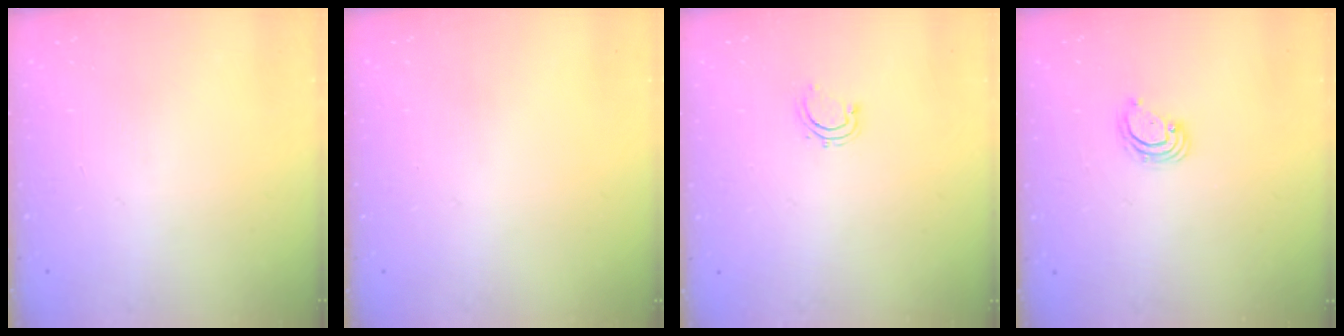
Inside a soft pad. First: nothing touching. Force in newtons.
{"total": 0.0}
{"total": 4.2, "press": 4.1, "slide": 0.9}
{"total": 3.4, "press": 3.4, "slide": 0.2}